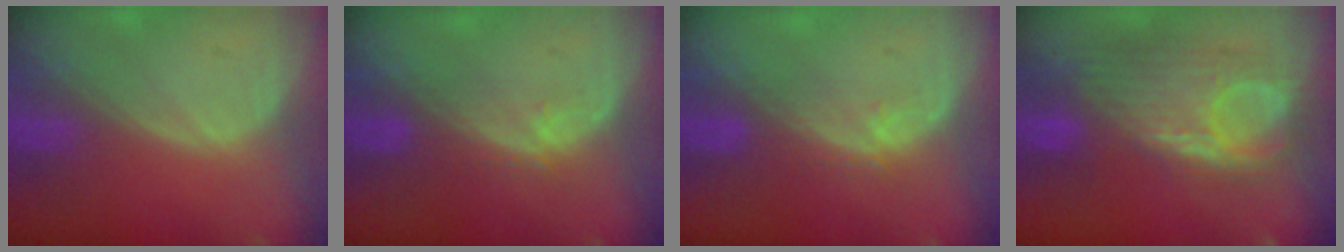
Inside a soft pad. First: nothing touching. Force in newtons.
{"total": 3.8, "press": 3.4, "slide": 1.6}
{"total": 3.8, "press": 3.4, "slide": 1.6}
{"total": 10.6, "press": 10.1, "slide": 3.2}